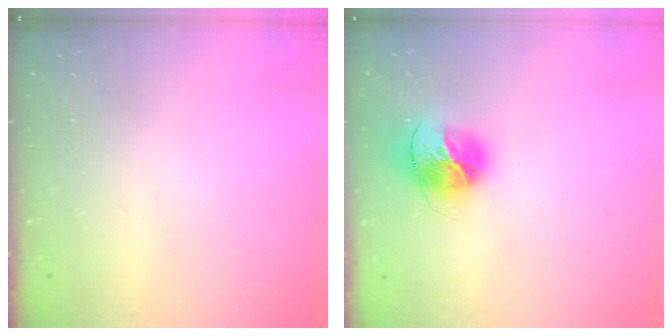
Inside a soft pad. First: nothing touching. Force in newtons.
{"total": 15.4, "press": 15.3, "slide": 1.7}